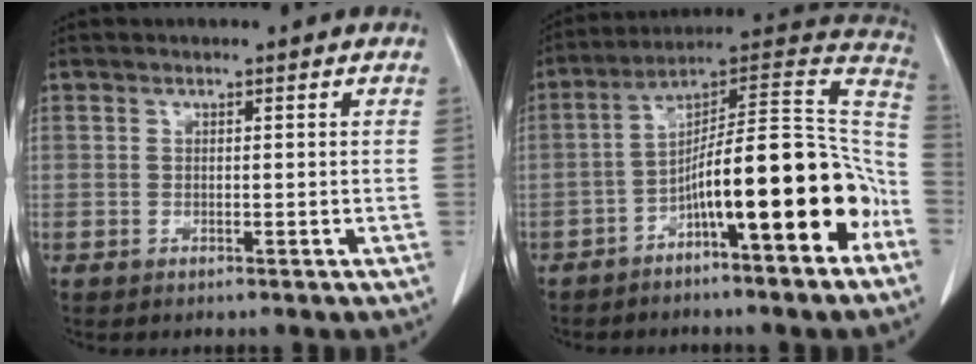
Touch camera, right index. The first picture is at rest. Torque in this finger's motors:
{"motor_torque": [1.71, -0.43, 0.85, 0.21]}